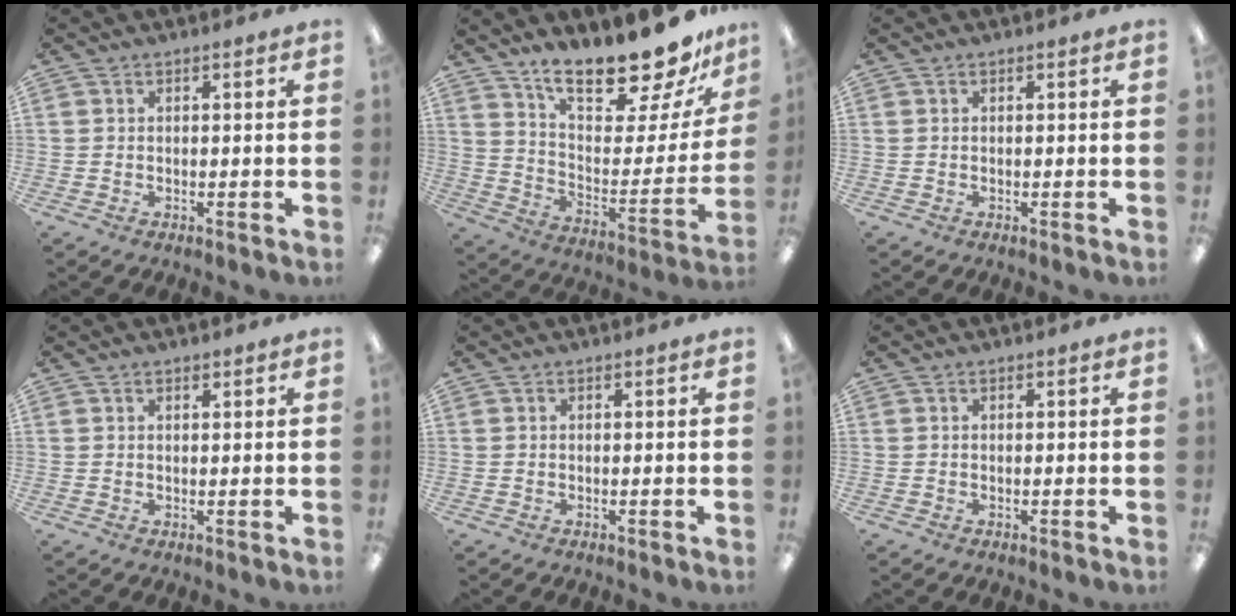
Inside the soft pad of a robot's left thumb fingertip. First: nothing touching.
{"total": 20.1, "force": [17.4, 4.8, 8.7], "torque": [-0.130, -0.137, 0.296]}
{"total": 0.0}
{"total": 1.0, "force": [0.9, 0.4, 0.3], "torque": [-0.007, 0.000, 0.016]}
{"total": 0.0}
{"total": 0.0}